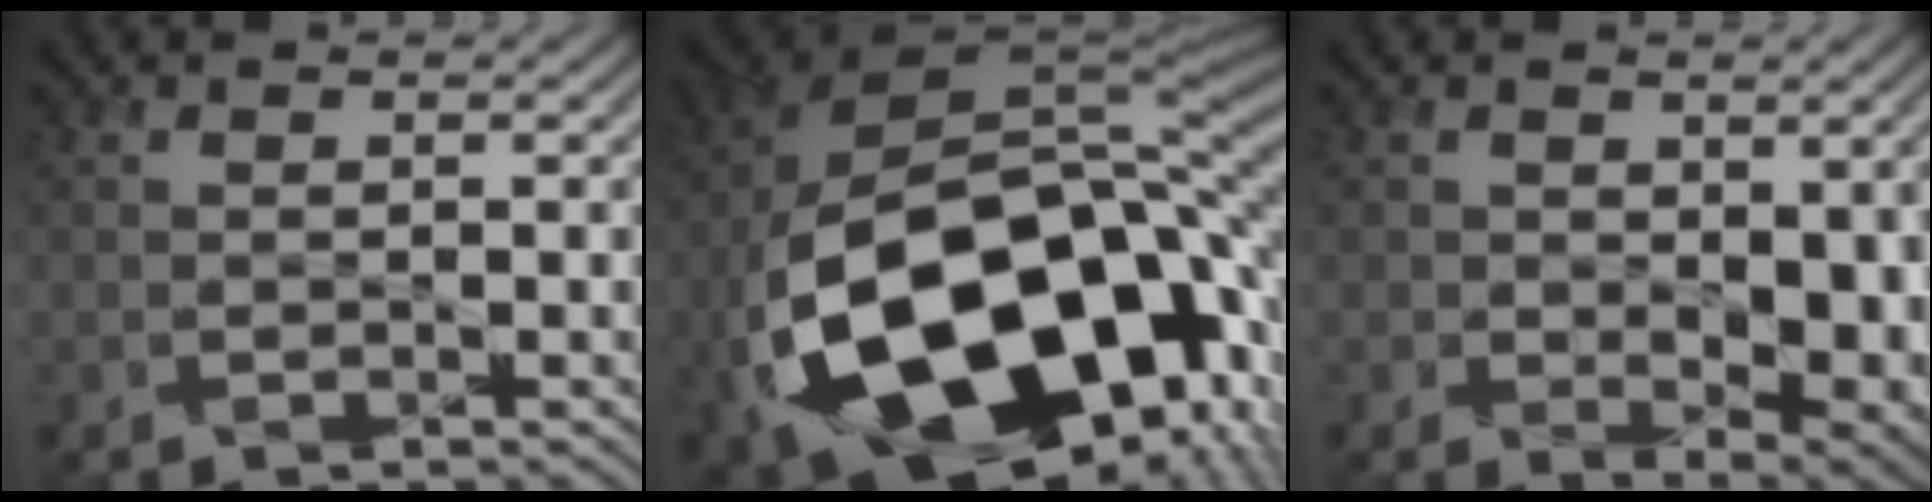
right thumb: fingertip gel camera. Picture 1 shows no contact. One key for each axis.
{"total": 22.6, "fx": -6.5, "fy": 14.1, "fz": 16.4, "tx": -0.363, "ty": -0.037, "tz": -0.089}
{"total": 9.2, "fx": -1.0, "fy": 5.9, "fz": 7.0, "tx": -0.115, "ty": -0.040, "tz": 0.008}